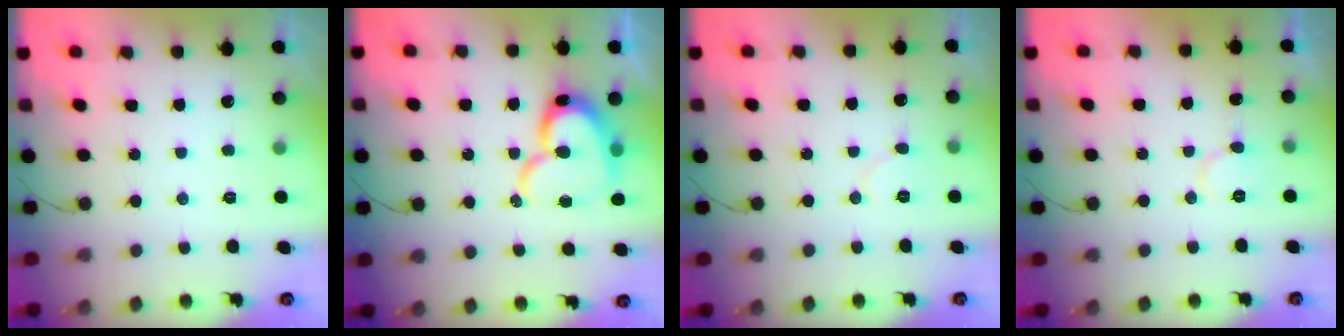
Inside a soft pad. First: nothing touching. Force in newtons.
{"total": 16.5, "press": 16.5, "slide": 1.3}
{"total": 5.1, "press": 5.0, "slide": 0.5}
{"total": 5.9, "press": 5.9, "slide": 0.7}